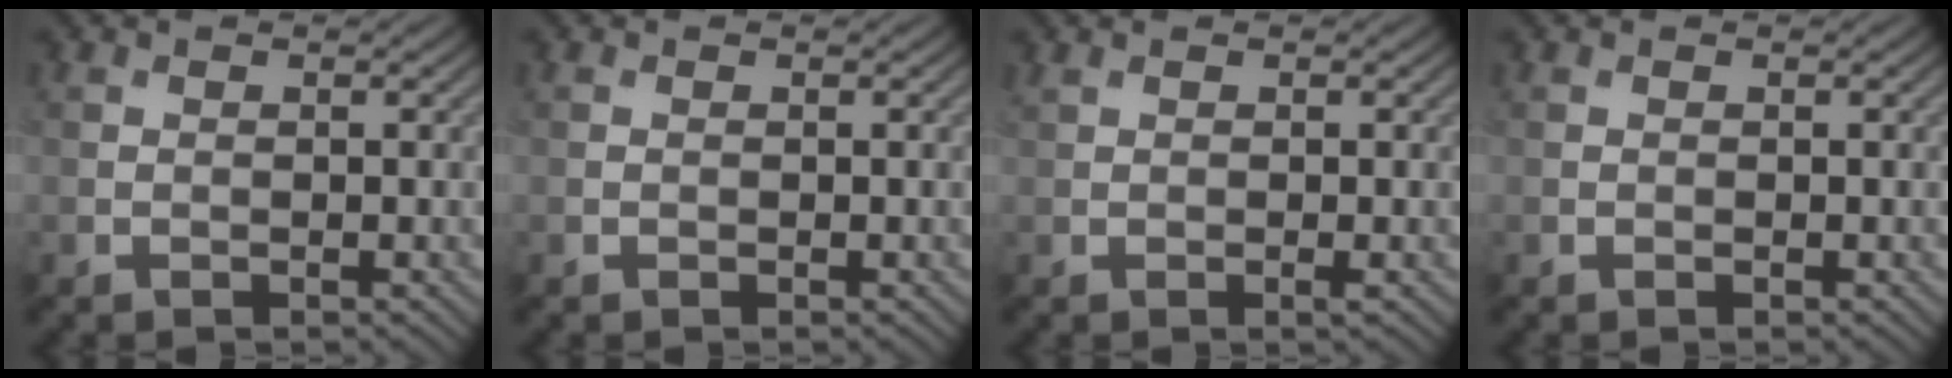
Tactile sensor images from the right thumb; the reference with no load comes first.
{"total": 0.0}
{"total": 1.4, "force": [0.7, 0.4, 1.2], "torque": [-0.027, 0.002, 0.013]}
{"total": 0.0}